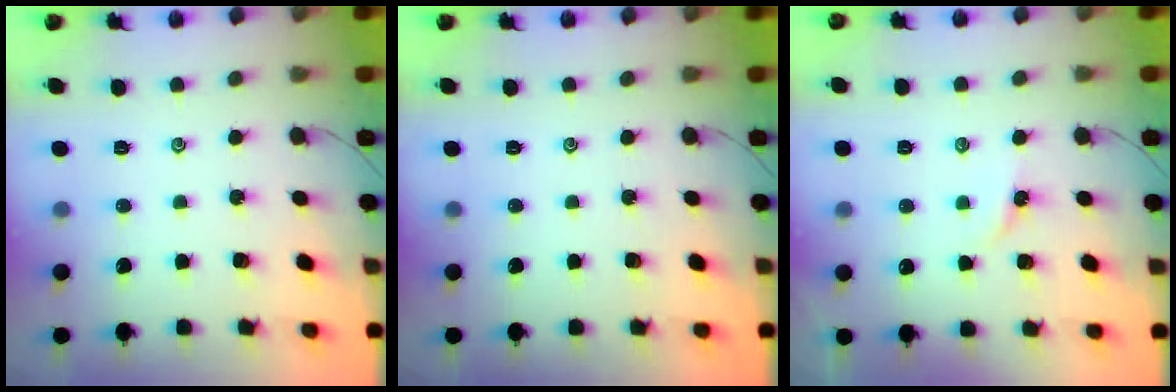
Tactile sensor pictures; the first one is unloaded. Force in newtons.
{"total": 0.0}
{"total": 2.5, "press": 2.4, "slide": 0.6}